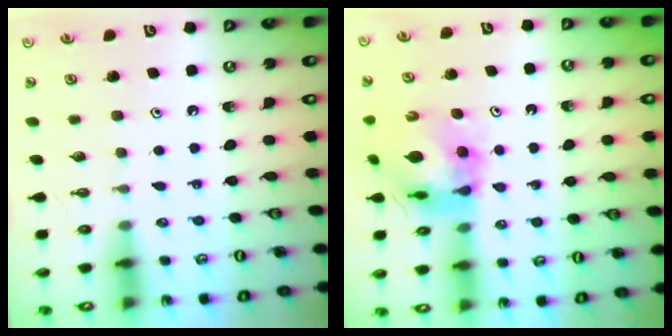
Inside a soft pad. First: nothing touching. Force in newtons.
{"total": 12.1, "press": 12.0, "slide": 1.4}